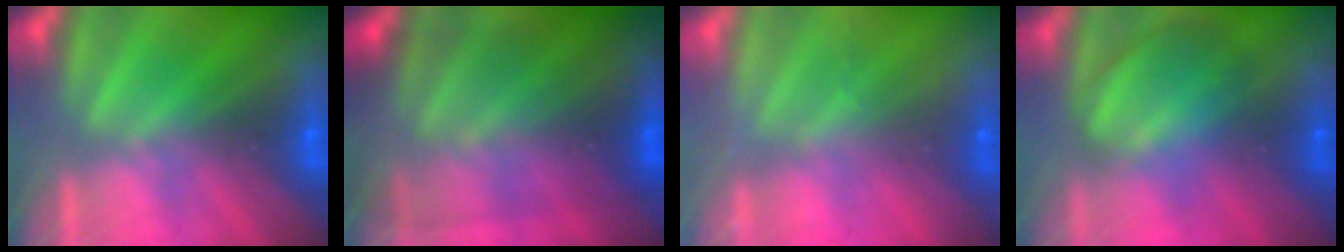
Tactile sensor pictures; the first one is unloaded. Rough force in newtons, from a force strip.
{"total": 7.2}
{"total": 2.4}
{"total": 3.3}